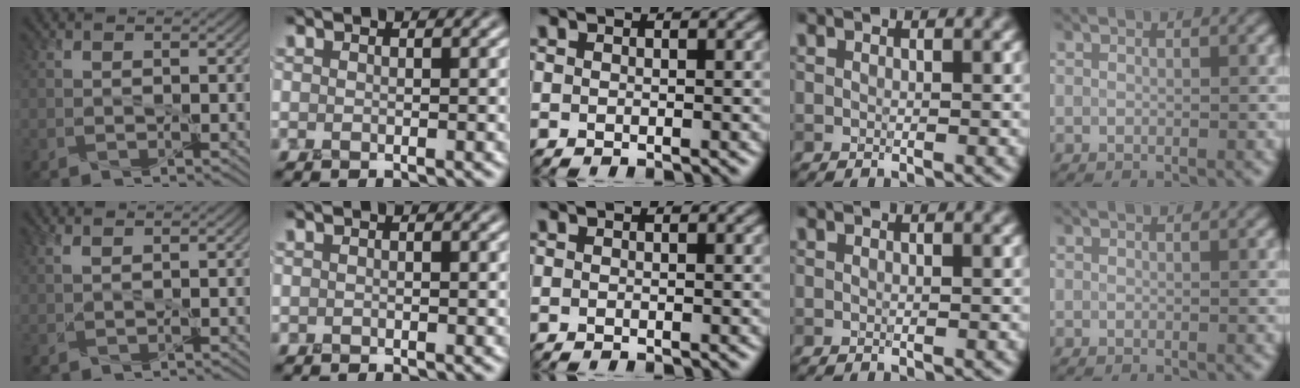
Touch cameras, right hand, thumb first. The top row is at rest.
{"thumb": {"total": 1.4, "force": [1.2, 0.2, 0.8], "torque": [-0.025, 0.003, 0.027]}, "index": {"total": 0.6, "force": [0.1, 0.3, 0.6], "torque": [-0.009, 0.001, 0.001]}}